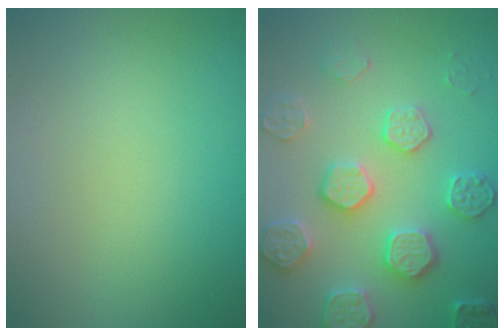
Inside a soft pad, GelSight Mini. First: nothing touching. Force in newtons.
{"total": 5.0, "press": 4.9, "slide": 1.1}